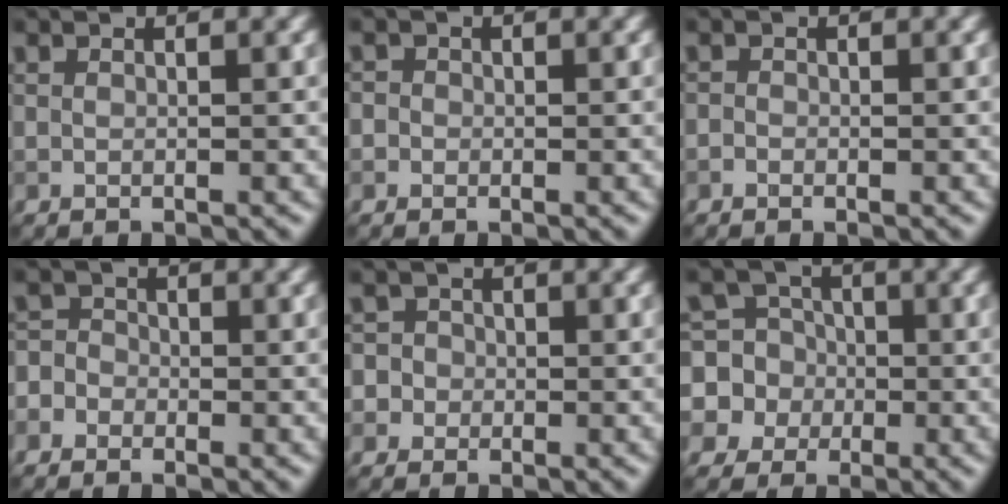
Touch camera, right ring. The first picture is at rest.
{"total": 1.2, "force": [0.1, 1.2, 0.3], "torque": [0.006, 0.001, -0.011]}
{"total": 0.5, "force": [-0.4, 0.3, 0.1], "torque": [0.001, -0.003, -0.008]}
{"total": 3.3, "force": [-1.7, 2.7, 0.7], "torque": [0.001, 0.010, -0.048]}
{"total": 3.9, "force": [-0.5, 3.8, 0.9], "torque": [0.013, 0.023, -0.036]}
{"total": 8.5, "force": [-0.5, 8.2, 2.1], "torque": [-0.068, 0.018, -0.038]}